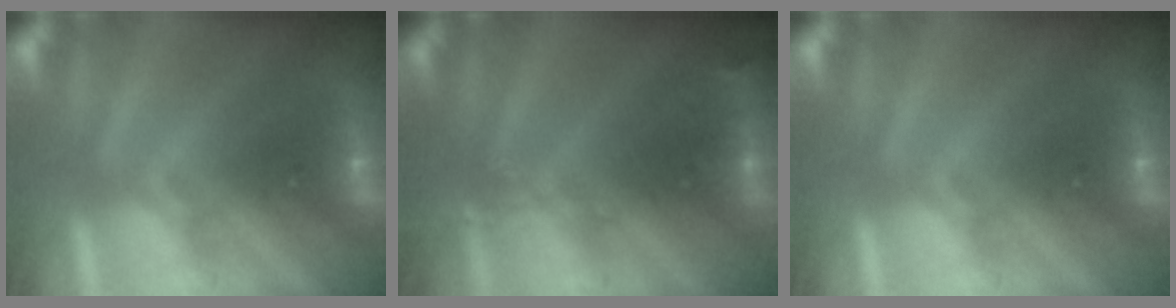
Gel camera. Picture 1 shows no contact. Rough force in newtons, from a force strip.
{"total": 2.4}
{"total": 0.0}